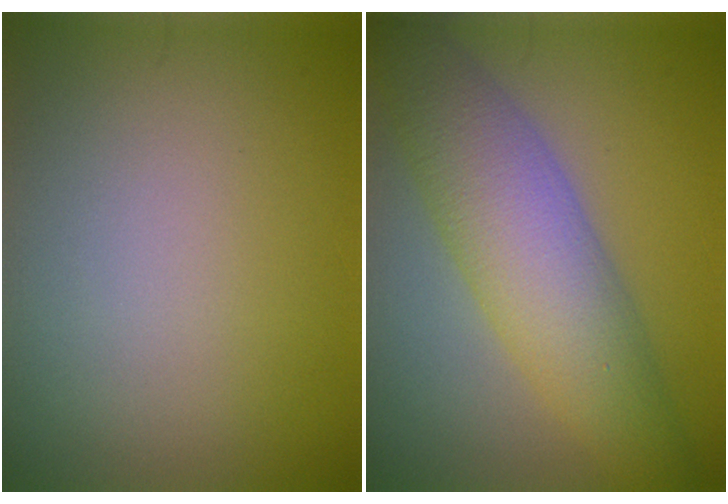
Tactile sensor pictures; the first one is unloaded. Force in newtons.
{"total": 7.8, "press": 7.8, "slide": 0.2}